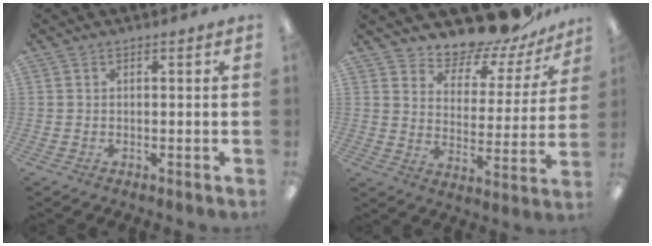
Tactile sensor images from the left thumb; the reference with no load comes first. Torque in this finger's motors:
{"motor_torque": [0.18, 0.03, -0.55, -0.17, 0.02]}